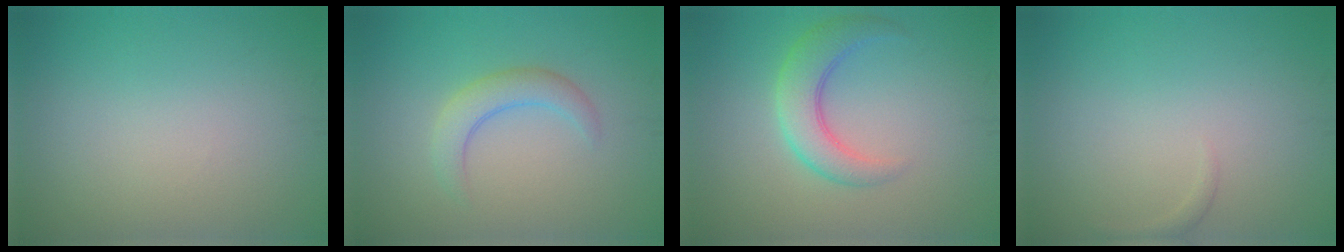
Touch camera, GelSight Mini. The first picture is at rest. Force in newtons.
{"total": 2.8, "press": 2.8, "slide": 0.2}
{"total": 3.9, "press": 3.9, "slide": 0.1}
{"total": 0.6, "press": 0.6, "slide": 0.1}